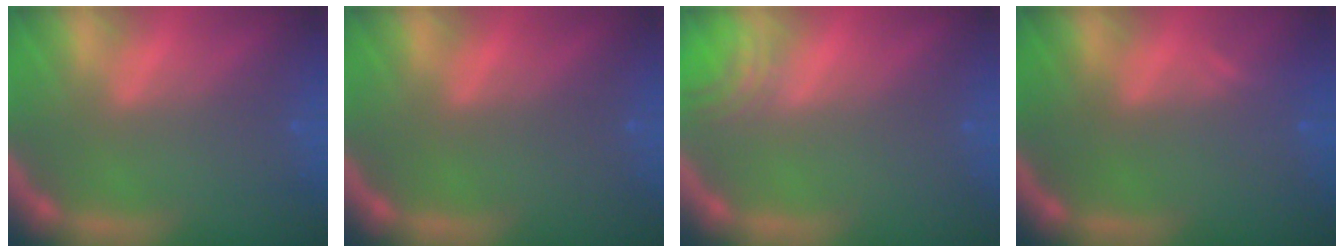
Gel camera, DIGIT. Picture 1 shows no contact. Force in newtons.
{"total": 0.0}
{"total": 2.0}
{"total": 0.9}